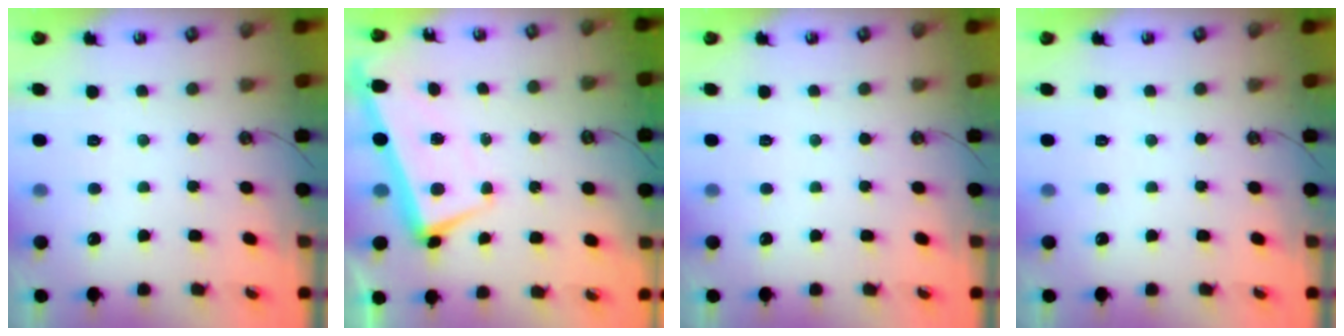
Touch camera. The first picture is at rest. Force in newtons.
{"total": 2.4, "press": 2.3, "slide": 0.7}
{"total": 0.0}
{"total": 0.0}